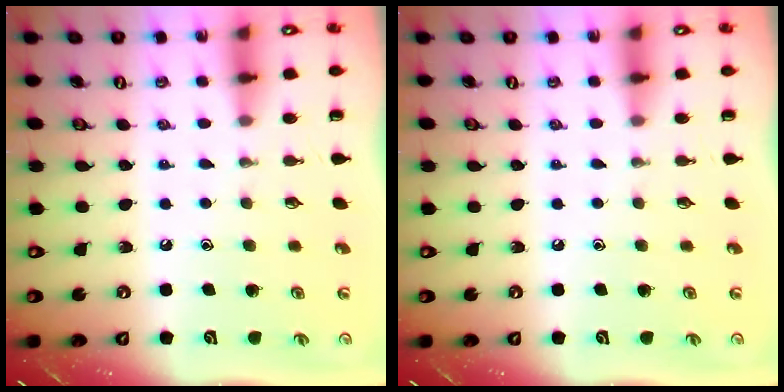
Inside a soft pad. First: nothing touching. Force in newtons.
{"total": 0.0}